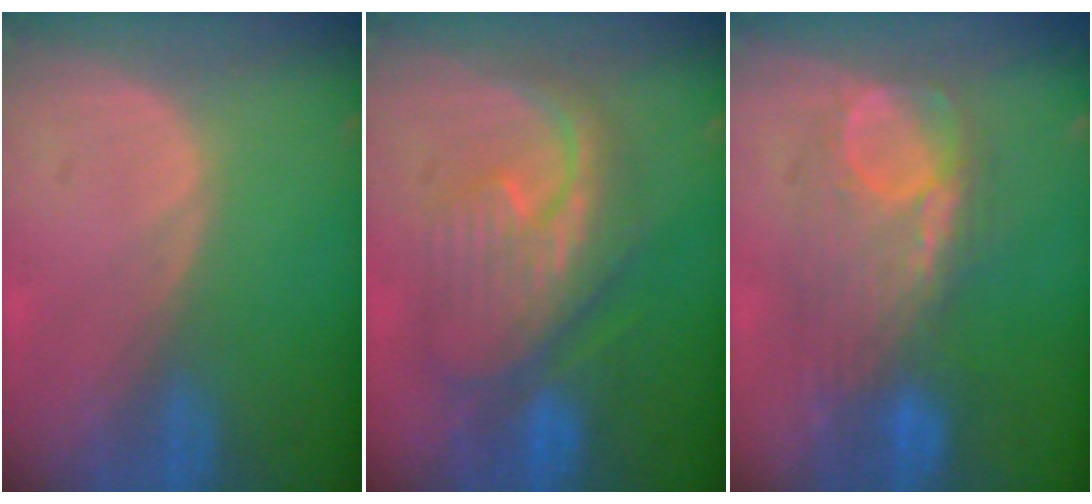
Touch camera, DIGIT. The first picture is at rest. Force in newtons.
{"total": 9.7, "press": 9.7, "slide": 0.8}
{"total": 8.3, "press": 8.3, "slide": 0.2}